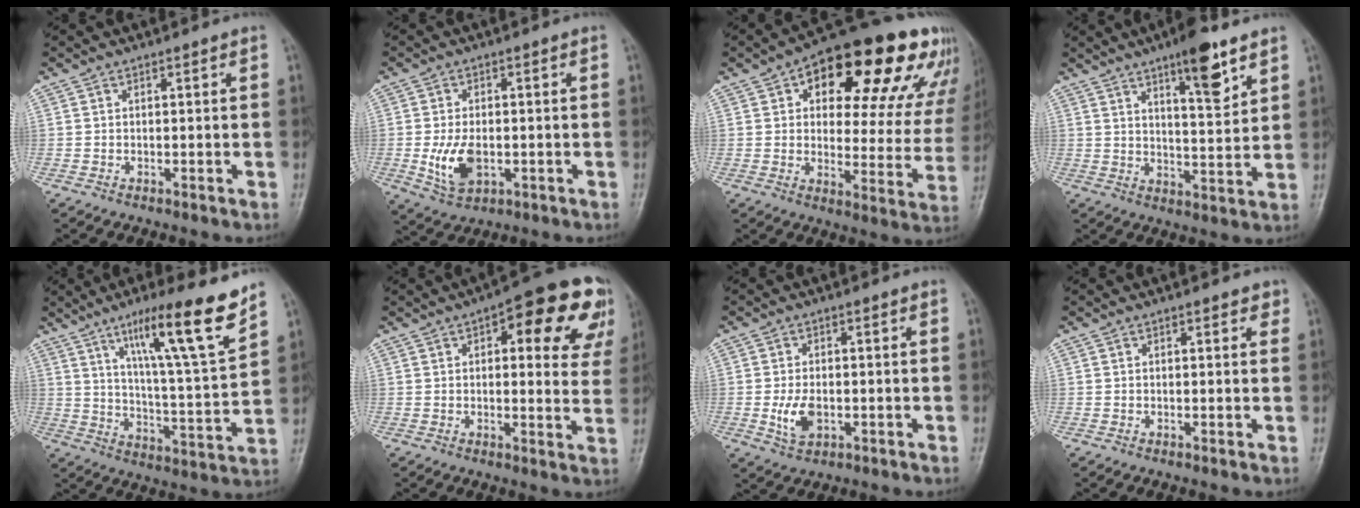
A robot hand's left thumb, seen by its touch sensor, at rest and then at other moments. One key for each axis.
{"total": 7.5, "fx": -1.4, "fy": 4.5, "fz": 5.9, "tx": -0.107, "ty": -0.003, "tz": -0.018}
{"total": 26.5, "fx": 13.1, "fy": 12.1, "fz": 19.5, "tx": -0.215, "ty": 0.008, "tz": 0.180}
{"total": 10.4, "fx": 6.3, "fy": 2.7, "fz": 7.8, "tx": -0.104, "ty": -0.038, "tz": 0.098}
{"total": 17.4, "fx": 11.0, "fy": 1.4, "fz": 13.4, "tx": -0.200, "ty": -0.059, "tz": 0.179}
{"total": 17.9, "fx": 7.7, "fy": 7.2, "fz": 14.4, "tx": -0.137, "ty": -0.006, "tz": 0.085}
{"total": 5.2, "fx": -1.1, "fy": 3.2, "fz": 4.0, "tx": -0.076, "ty": 0.000, "tz": -0.016}
{"total": 1.7, "fx": 0.9, "fy": 0.9, "fz": 1.2, "tx": -0.008, "ty": -0.001, "tz": 0.009}